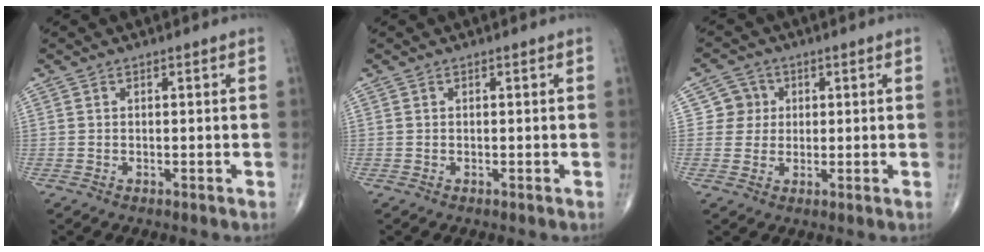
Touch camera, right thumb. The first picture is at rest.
{"total": 0.0}
{"total": 4.3, "force": [0.9, 4.2, 0.3], "torque": [0.027, 0.004, 0.007]}